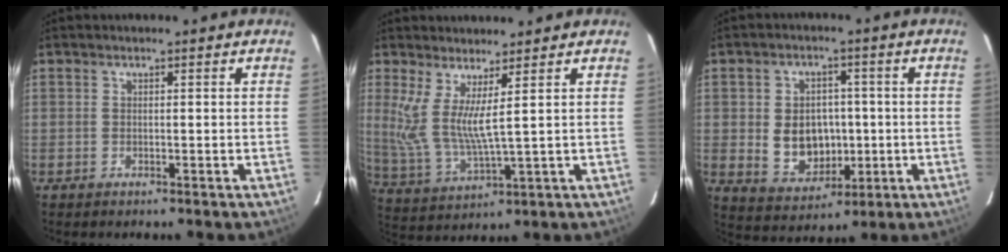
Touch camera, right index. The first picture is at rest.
{"total": 7.7, "force": [3.8, 0.6, 6.7], "torque": [-0.138, -0.018, 0.086]}
{"total": 9.6, "force": [-0.6, 7.7, 5.7], "torque": [-0.123, 0.006, 0.011]}